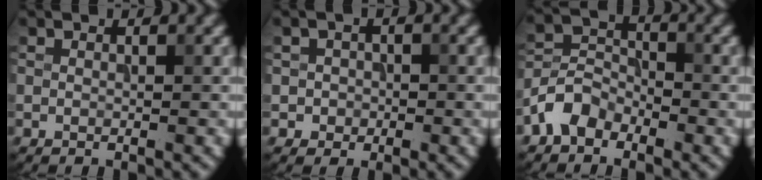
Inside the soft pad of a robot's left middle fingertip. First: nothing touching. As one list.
[{"total": 1.5, "force": [-0.3, 1.5, 0.1], "torque": [0.015, -0.004, -0.003]}, {"total": 3.5, "force": [-2.4, 2.2, 1.4], "torque": [-0.024, 0.011, -0.058]}]